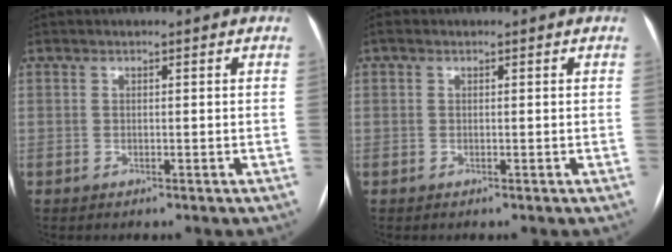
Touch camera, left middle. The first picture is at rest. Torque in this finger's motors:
{"motor_torque": [0.20, -0.62, 0.19, 0.02]}